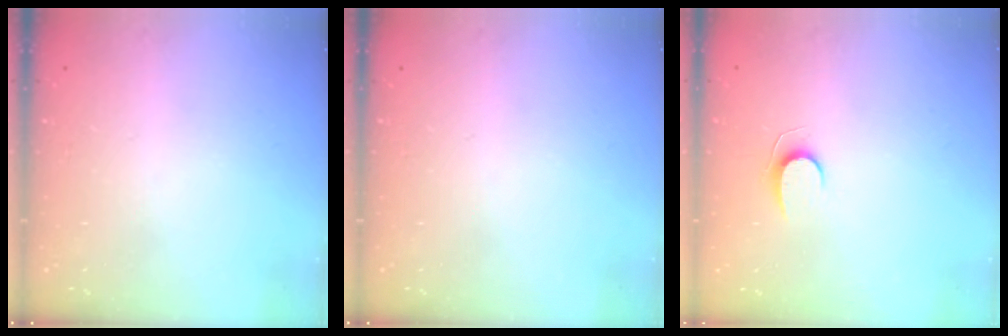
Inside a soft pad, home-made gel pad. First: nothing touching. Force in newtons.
{"total": 0.0}
{"total": 5.6, "press": 5.6, "slide": 0.5}